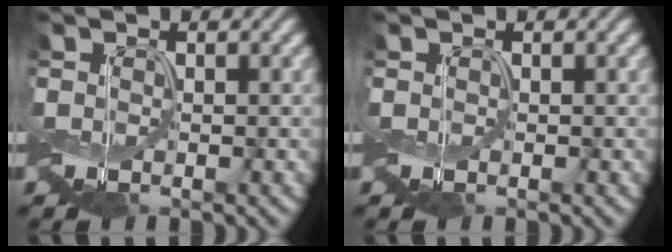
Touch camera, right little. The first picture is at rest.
{"total": 0.0}